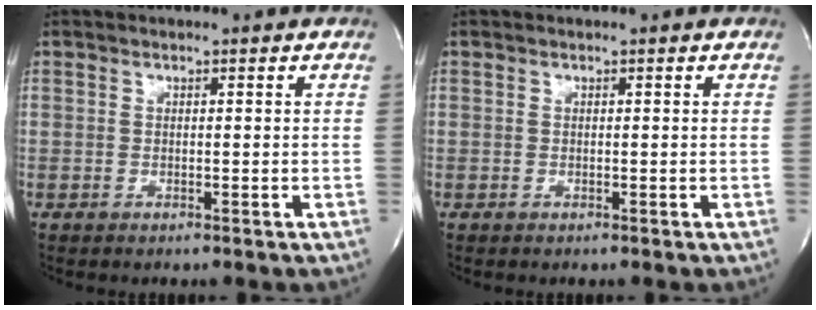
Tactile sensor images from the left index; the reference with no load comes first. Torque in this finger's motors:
{"motor_torque": [0.00, 0.00, -0.02, -0.01]}